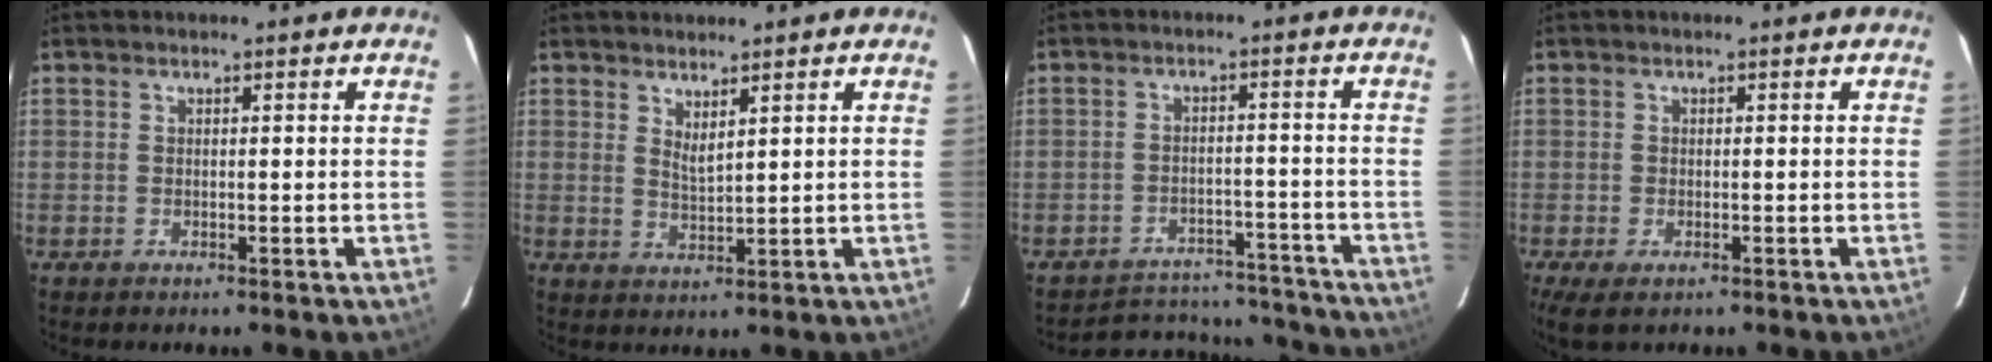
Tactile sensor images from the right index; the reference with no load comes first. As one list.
[{"total": 2.8, "force": [2.1, 0.4, 1.8], "torque": [-0.032, -0.005, 0.035]}, {"total": 16.5, "force": [-15.2, 5.5, 3.3], "torque": [-0.072, 0.037, -0.184]}, {"total": 4.9, "force": [-2.9, 2.0, 3.5], "torque": [-0.075, -0.019, -0.047]}]